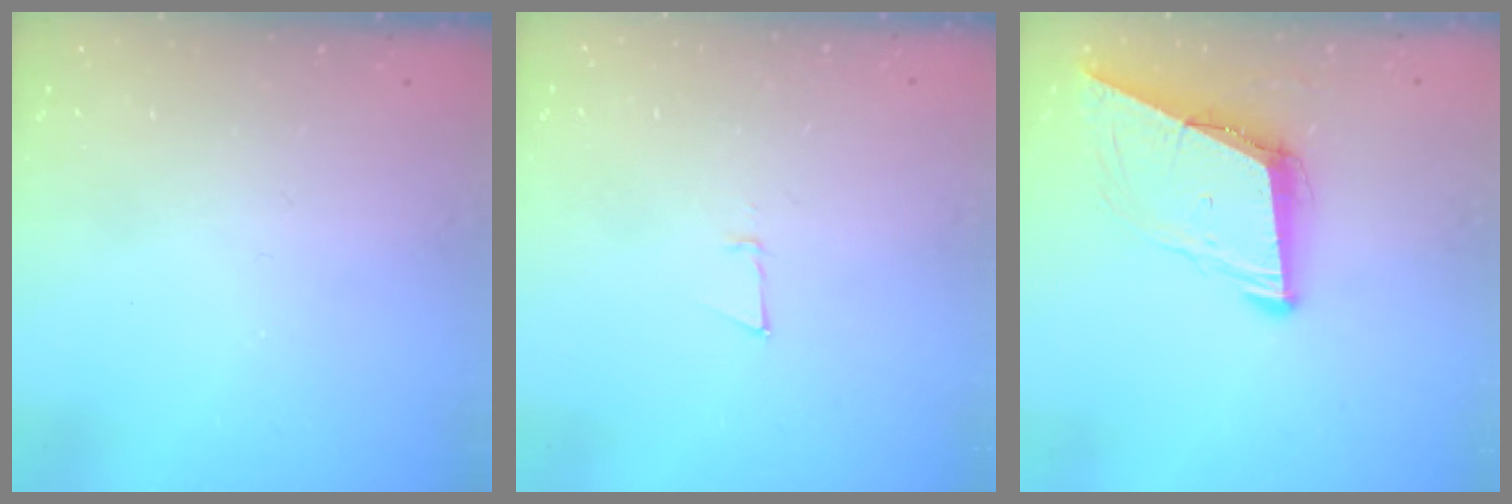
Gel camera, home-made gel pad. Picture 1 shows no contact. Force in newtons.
{"total": 3.3, "press": 3.3, "slide": 0.6}
{"total": 8.6, "press": 7.8, "slide": 3.6}